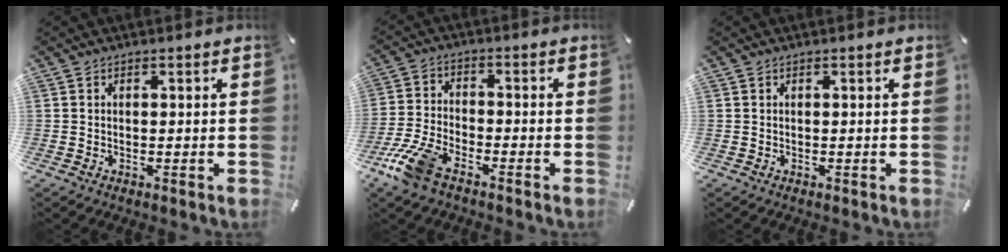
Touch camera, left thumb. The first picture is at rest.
{"total": 9.6, "force": [-6.5, 4.0, 5.8], "torque": [-0.132, 0.019, -0.125]}
{"total": 0.0}